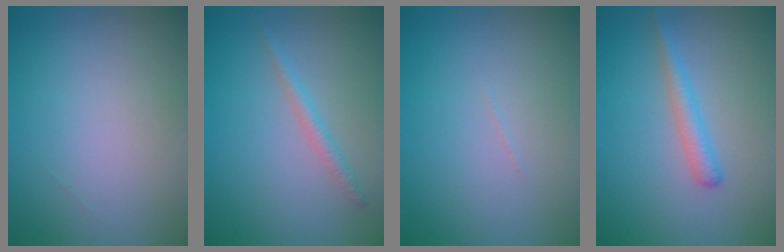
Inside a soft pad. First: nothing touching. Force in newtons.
{"total": 1.3, "press": 1.3, "slide": 0.1}
{"total": 0.0}
{"total": 1.9, "press": 1.9, "slide": 0.0}